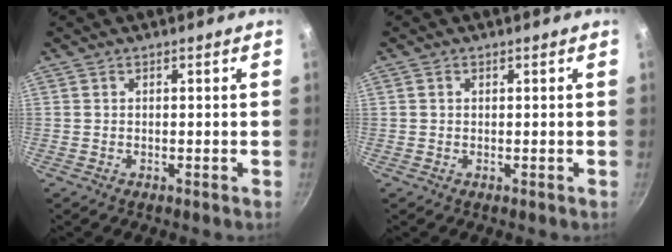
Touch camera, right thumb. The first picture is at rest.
{"total": 0.6, "force": [0.2, 0.5, 0.3], "torque": [-0.005, 0.003, 0.003]}